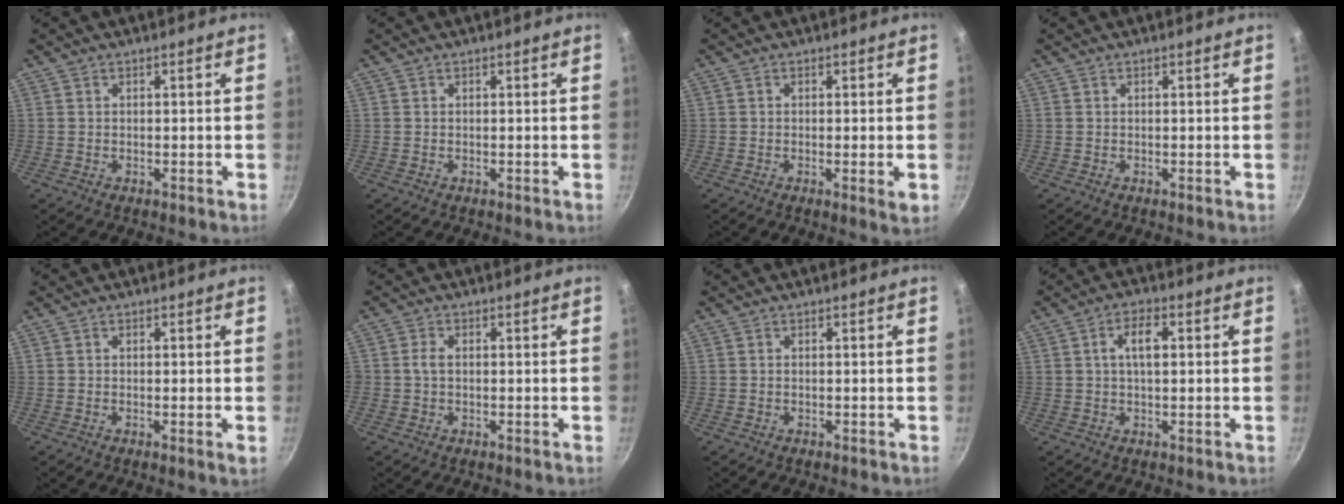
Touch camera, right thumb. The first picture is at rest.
{"total": 0.0}
{"total": 2.5, "force": [-0.4, 0.4, 2.4], "torque": [-0.041, -0.007, -0.009]}
{"total": 0.0}
{"total": 1.2, "force": [-0.1, 0.1, 1.2], "torque": [-0.020, -0.004, -0.006]}
{"total": 2.0, "force": [0.0, 1.4, 1.5], "torque": [-0.027, 0.008, -0.001]}
{"total": 0.0}
{"total": 5.1, "force": [0.9, 2.3, 4.5], "torque": [-0.082, 0.011, 0.011]}